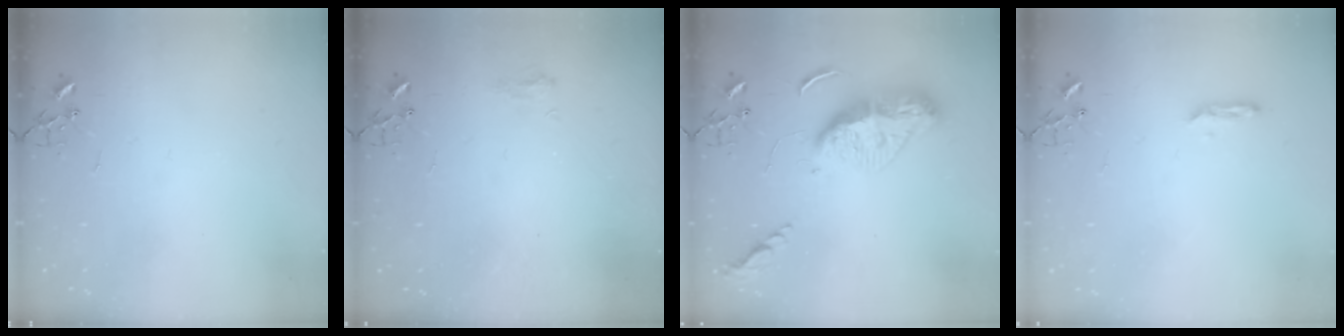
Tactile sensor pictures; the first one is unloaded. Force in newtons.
{"total": 7.5, "press": 7.4, "slide": 0.8}
{"total": 14.6, "press": 14.5, "slide": 1.2}
{"total": 4.1, "press": 4.0, "slide": 0.6}